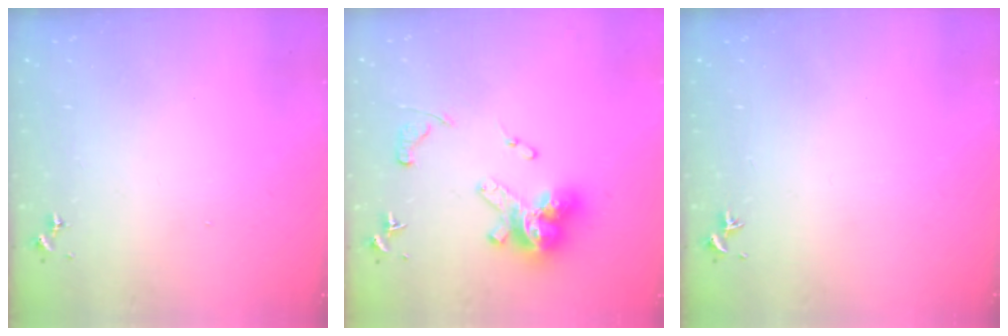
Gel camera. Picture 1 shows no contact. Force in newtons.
{"total": 16.5, "press": 16.4, "slide": 1.5}
{"total": 0.0}